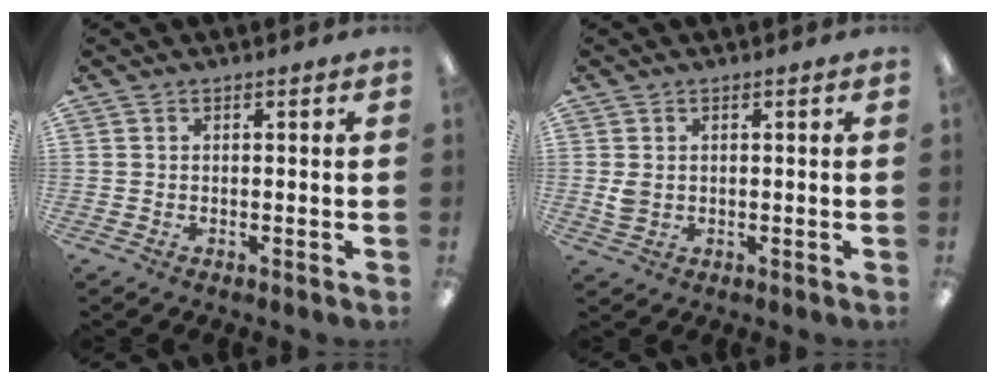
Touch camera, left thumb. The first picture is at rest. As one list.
[{"total": 2.7, "force": [0.5, 2.0, 1.7], "torque": [-0.026, 0.001, 0.008]}]